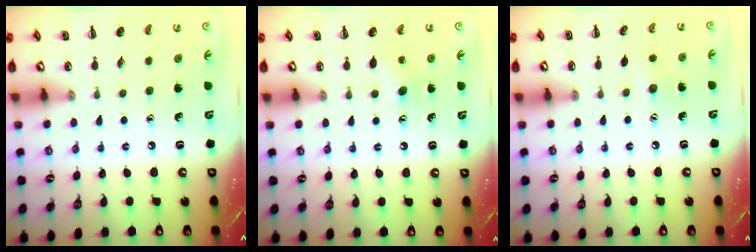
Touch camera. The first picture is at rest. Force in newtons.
{"total": 4.9, "press": 4.8, "slide": 0.8}
{"total": 5.7, "press": 5.6, "slide": 1.4}